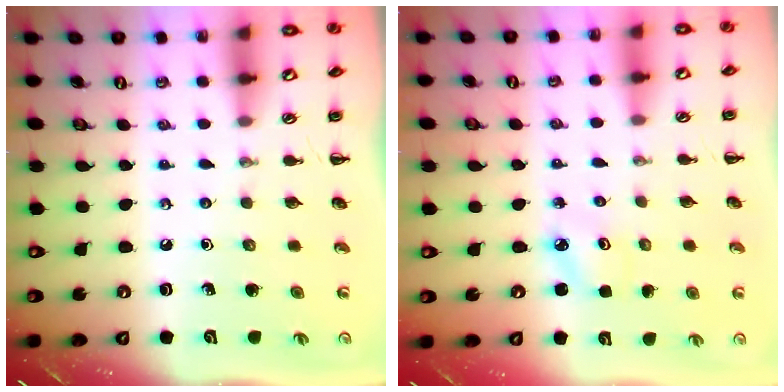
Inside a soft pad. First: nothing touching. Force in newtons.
{"total": 2.5, "press": 2.4, "slide": 0.5}